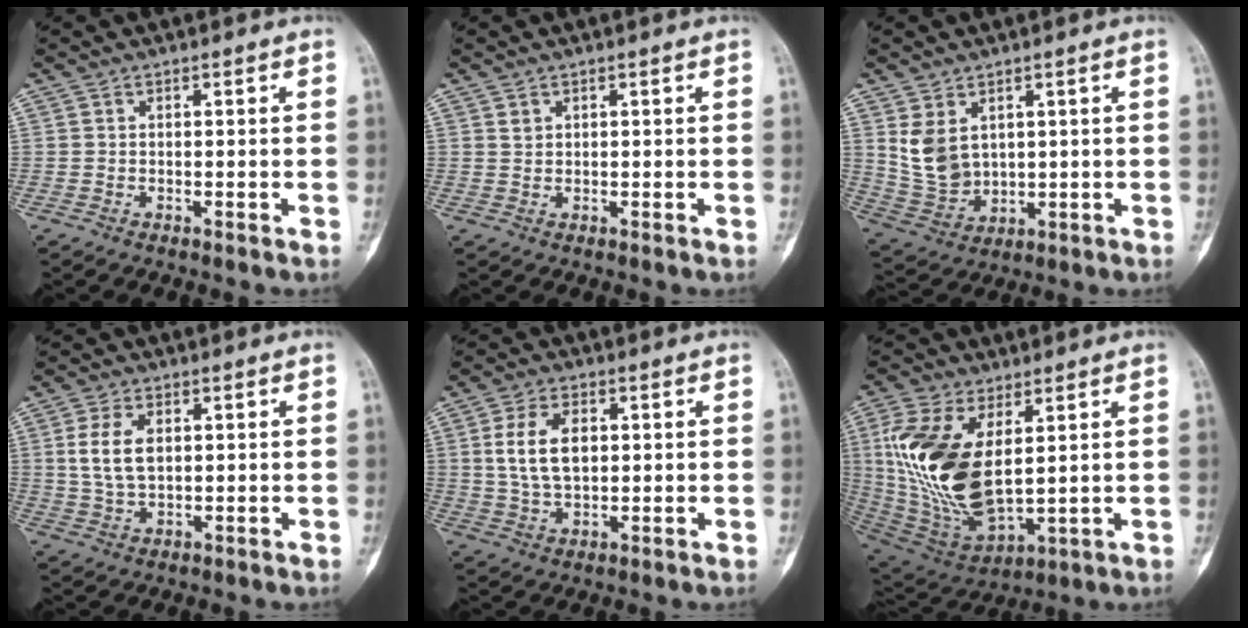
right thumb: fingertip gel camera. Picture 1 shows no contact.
{"total": 1.1, "force": [0.6, 0.8, 0.4], "torque": [0.002, -0.003, 0.012]}
{"total": 8.1, "force": [2.7, 5.8, 5.0], "torque": [-0.085, -0.015, 0.076]}
{"total": 7.1, "force": [1.3, 4.2, 5.6], "torque": [-0.108, -0.002, 0.028]}
{"total": 9.3, "force": [1.6, 5.6, 7.3], "torque": [-0.131, 0.001, 0.036]}
{"total": 20.7, "force": [3.8, 10.8, 17.2], "torque": [-0.348, -0.023, 0.087]}